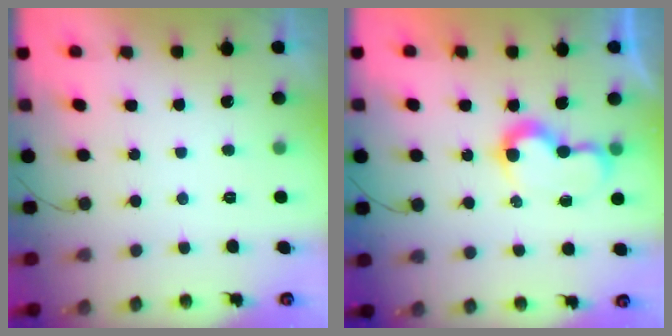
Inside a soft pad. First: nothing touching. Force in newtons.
{"total": 7.2, "press": 7.2, "slide": 0.2}